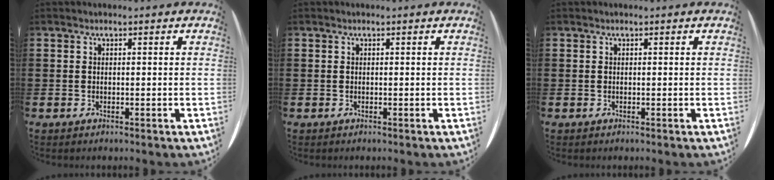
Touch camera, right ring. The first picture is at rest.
{"total": 0.0}
{"total": 0.0}